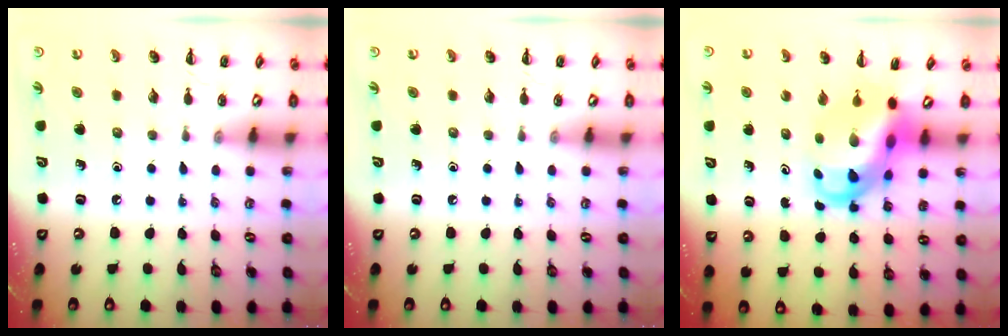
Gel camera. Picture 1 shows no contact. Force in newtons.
{"total": 0.0}
{"total": 7.7, "press": 7.5, "slide": 2.0}